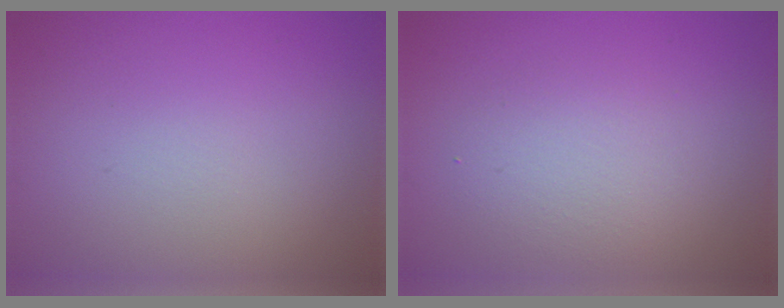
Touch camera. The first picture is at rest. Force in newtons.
{"total": 2.7, "press": 2.7, "slide": 0.1}